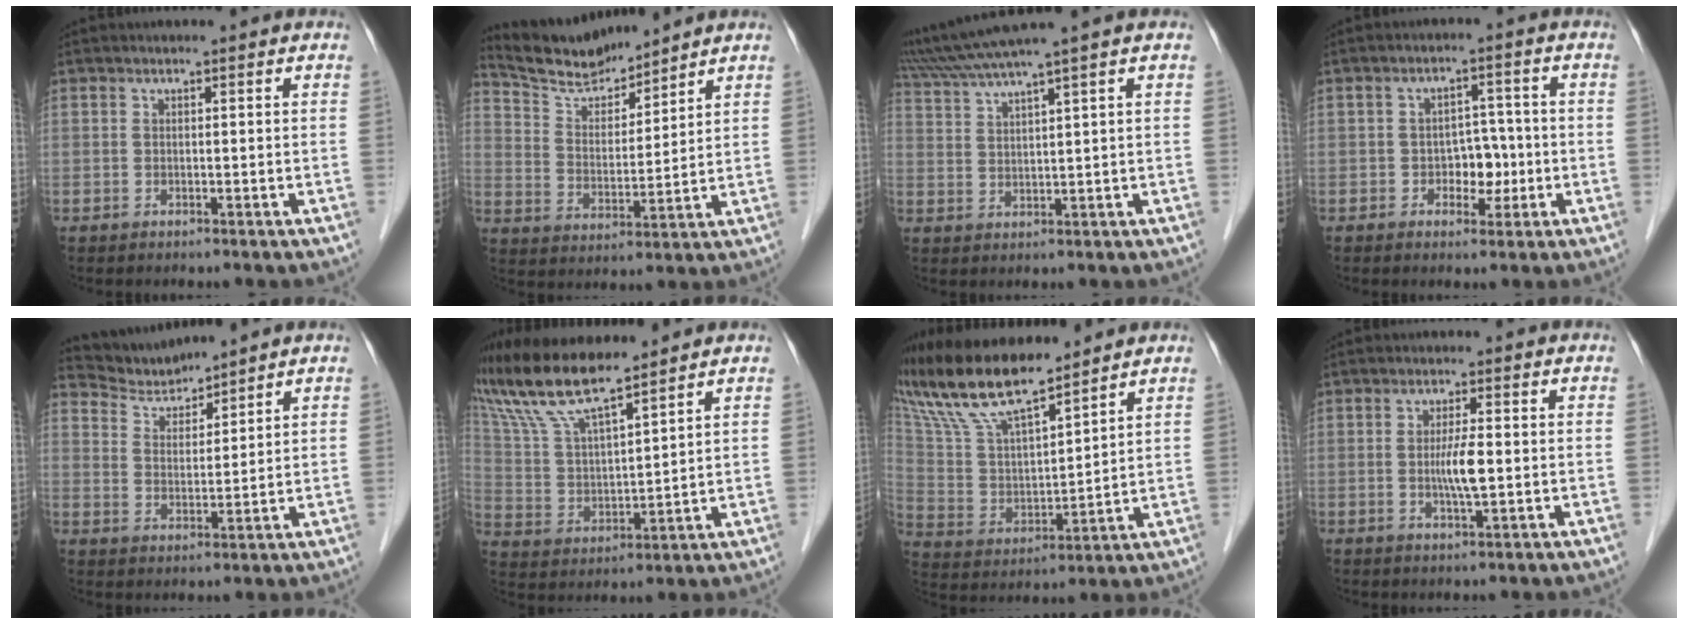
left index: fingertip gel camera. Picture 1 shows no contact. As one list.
[{"total": 9.2, "force": [9.0, 1.2, 1.7], "torque": [-0.047, 0.013, 0.178]}, {"total": 8.4, "force": [6.8, -1.8, 4.5], "torque": [-0.086, 0.021, 0.125]}, {"total": 4.5, "force": [-1.3, 3.0, 3.1], "torque": [-0.043, 0.012, -0.020]}, {"total": 5.6, "force": [5.6, 0.5, -0.3], "torque": [-0.002, 0.010, 0.113]}, {"total": 13.3, "force": [11.3, 1.4, 6.9], "torque": [-0.151, 0.014, 0.221]}, {"total": 17.5, "force": [14.9, 2.8, 8.8], "torque": [-0.182, 0.016, 0.288]}, {"total": 4.1, "force": [-0.5, 0.3, 4.0], "torque": [-0.078, -0.006, -0.011]}]